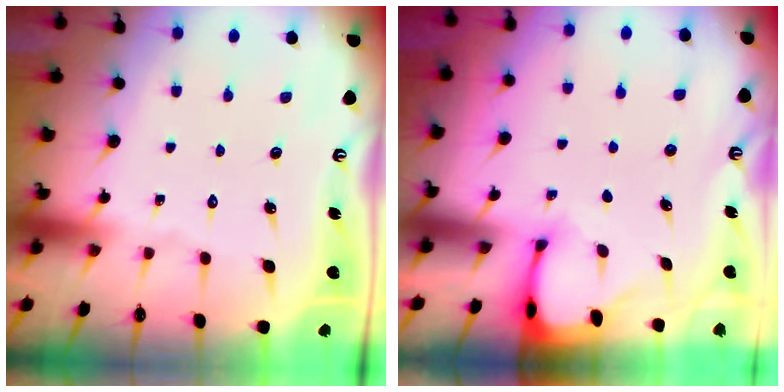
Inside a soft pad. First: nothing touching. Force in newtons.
{"total": 2.7, "press": 2.7, "slide": 0.3}